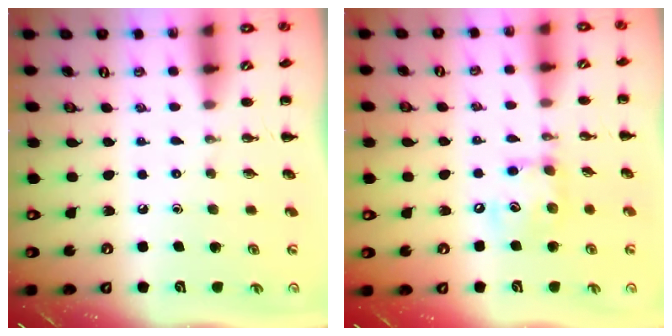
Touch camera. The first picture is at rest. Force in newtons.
{"total": 9.8, "press": 9.8, "slide": 1.2}